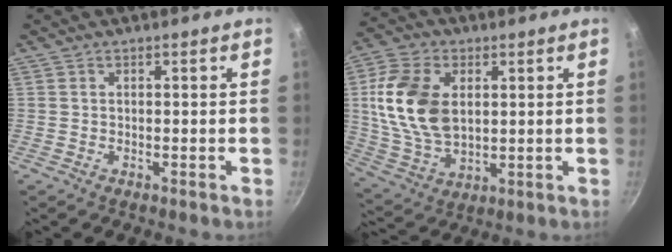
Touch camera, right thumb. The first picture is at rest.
{"total": 16.1, "force": [2.8, 10.3, 12.1], "torque": [-0.219, -0.007, 0.059]}